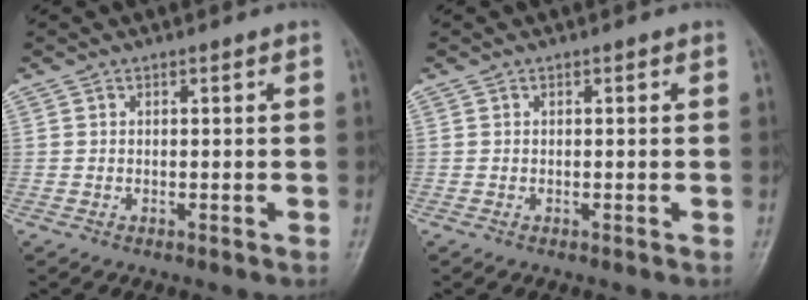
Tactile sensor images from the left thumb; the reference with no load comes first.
{"total": 0.0}